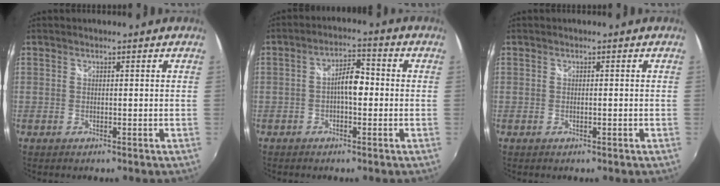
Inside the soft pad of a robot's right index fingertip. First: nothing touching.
{"total": 5.4, "force": [-0.7, 2.3, 4.9], "torque": [-0.086, 0.013, -0.014]}
{"total": 0.9, "force": [-0.2, 0.2, 0.8], "torque": [-0.013, 0.000, -0.005]}